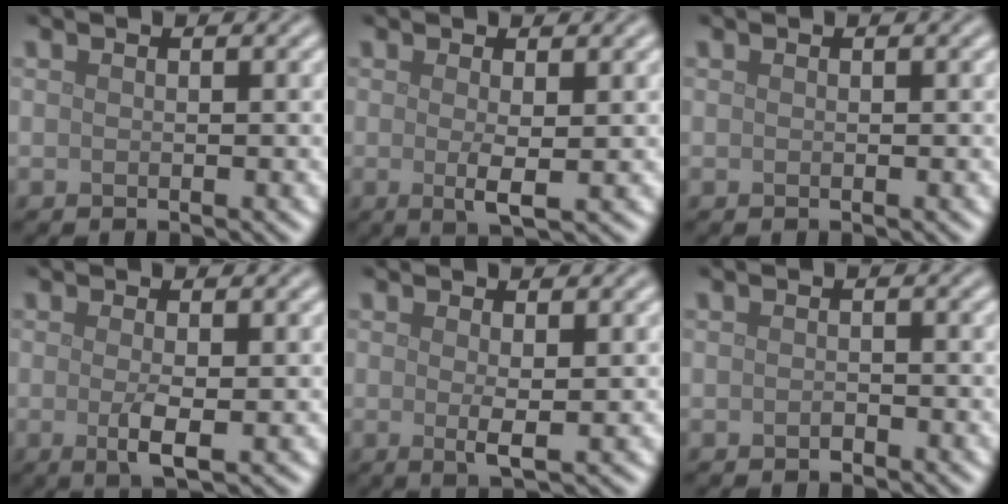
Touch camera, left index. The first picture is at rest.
{"total": 2.2, "force": [0.1, 0.3, 2.2], "torque": [-0.040, -0.007, 0.003]}
{"total": 0.0}
{"total": 2.5, "force": [-0.3, 0.5, 2.5], "torque": [-0.048, -0.007, -0.003]}
{"total": 1.9, "force": [0.2, 0.3, 1.8], "torque": [-0.034, -0.008, 0.005]}
{"total": 0.6, "force": [-0.4, 0.3, 0.3], "torque": [-0.006, -0.001, -0.006]}